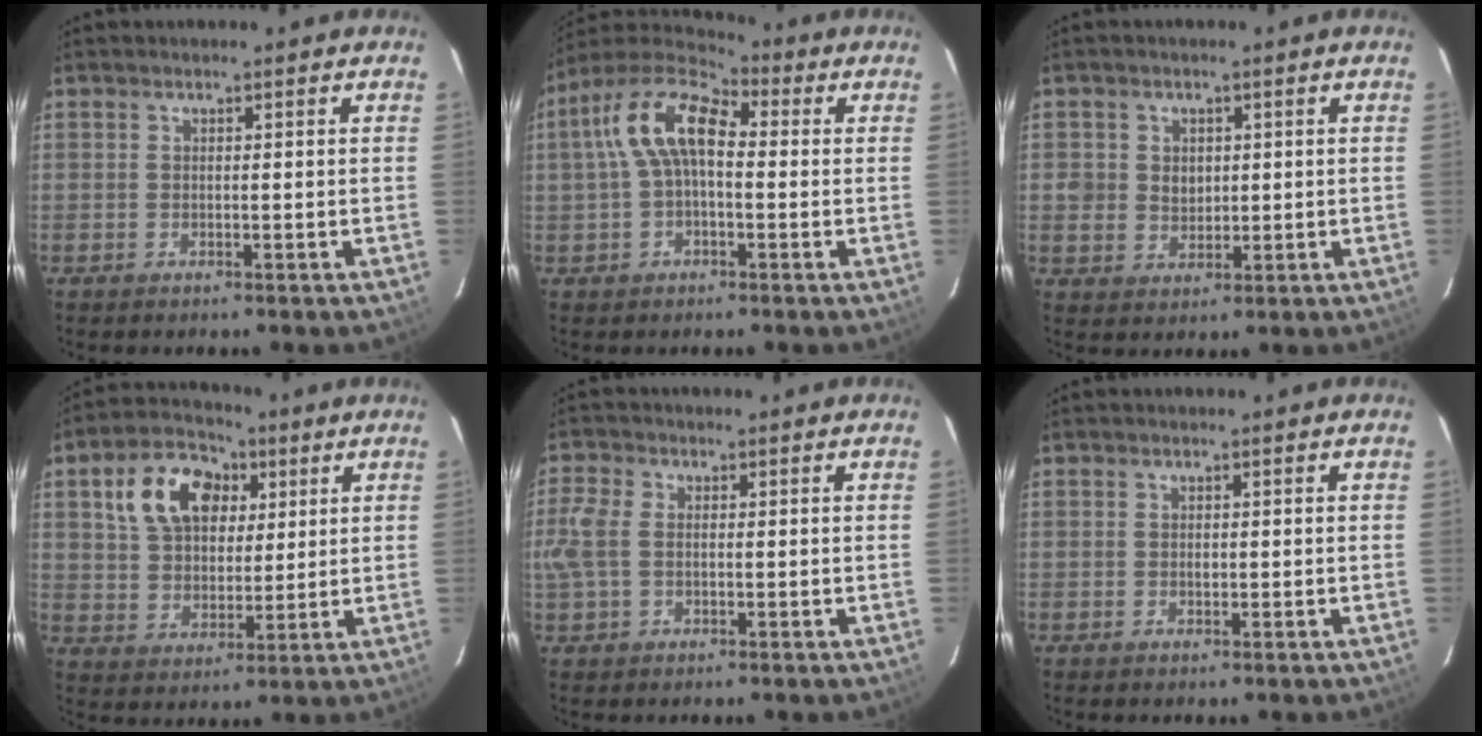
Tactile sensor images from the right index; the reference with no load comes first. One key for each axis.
{"total": 12.1, "fx": 1.1, "fy": 6.5, "fz": 10.2, "tx": -0.197, "ty": 0.034, "tz": 0.011}
{"total": 4.5, "fx": 0.6, "fy": 4.1, "fz": 1.8, "tx": -0.034, "ty": 0.006, "tz": 0.015}
{"total": 13.8, "fx": 5.2, "fy": 9.3, "fz": 8.8, "tx": -0.182, "ty": 0.041, "tz": 0.095}
{"total": 5.5, "fx": -0.2, "fy": 3.6, "fz": 4.2, "tx": -0.101, "ty": 0.006, "tz": -0.001}
{"total": 0.8, "fx": -0.1, "fy": 0.6, "fz": 0.5, "tx": -0.007, "ty": 0.001, "tz": -0.001}